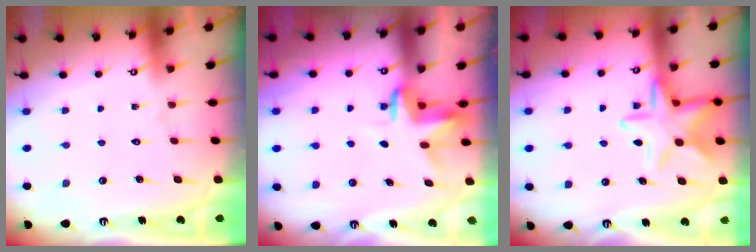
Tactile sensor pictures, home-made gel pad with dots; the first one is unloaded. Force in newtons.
{"total": 3.6, "press": 3.6, "slide": 0.2}
{"total": 13.3, "press": 13.2, "slide": 0.9}